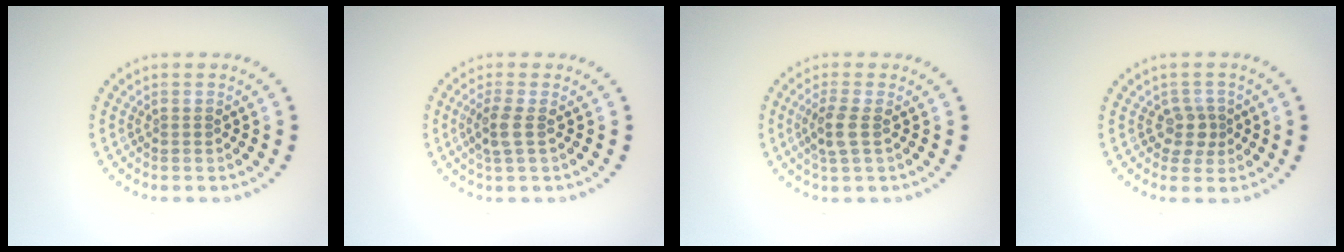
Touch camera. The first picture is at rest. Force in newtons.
{"total": 2.1, "press": 1.9, "slide": 1.0}
{"total": 2.3, "press": 2.1, "slide": 0.9}
{"total": 2.1, "press": 1.6, "slide": 1.3}